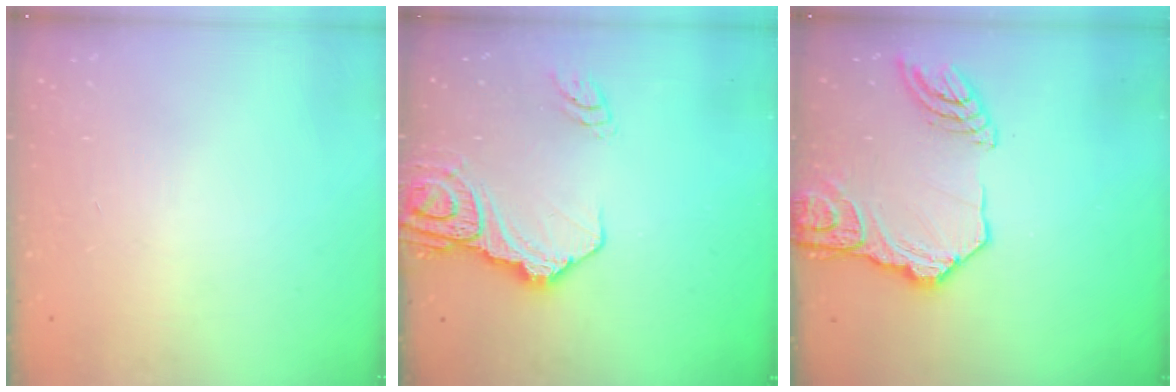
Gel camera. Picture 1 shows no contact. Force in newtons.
{"total": 14.8, "press": 14.7, "slide": 1.7}
{"total": 15.8, "press": 15.8, "slide": 0.8}